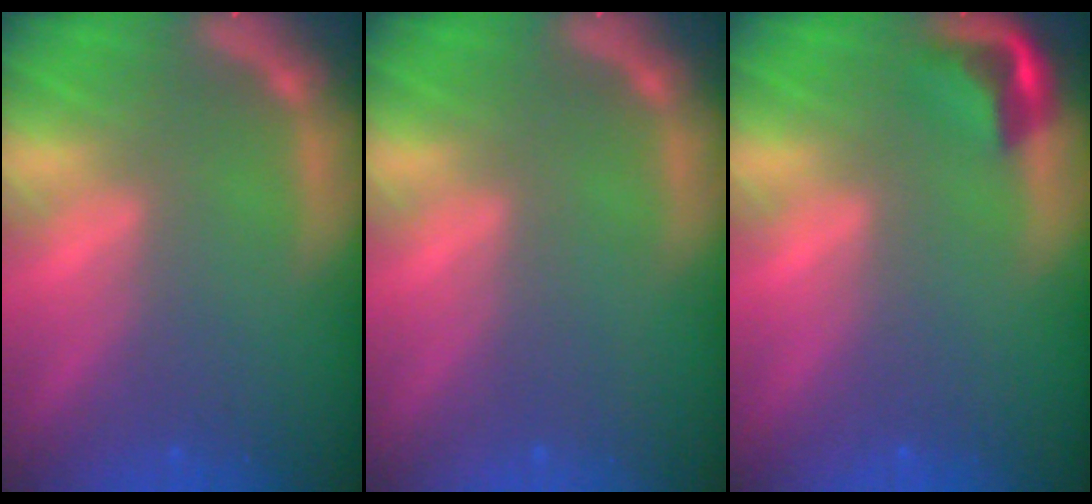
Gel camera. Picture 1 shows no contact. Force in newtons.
{"total": 0.0}
{"total": 2.9}